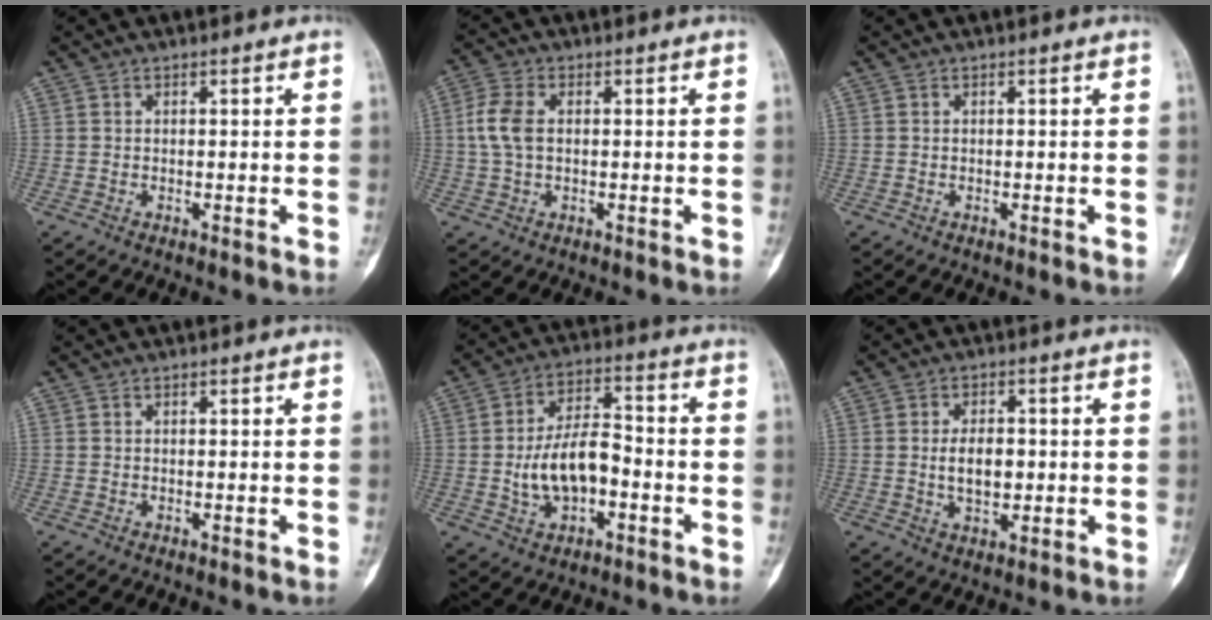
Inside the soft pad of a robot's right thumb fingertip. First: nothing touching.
{"total": 5.8, "force": [0.5, 3.5, 4.6], "torque": [-0.115, 0.011, 0.006]}
{"total": 0.0}
{"total": 0.0}
{"total": 11.3, "force": [-2.2, 6.3, 9.1], "torque": [-0.150, 0.033, -0.038]}
{"total": 5.9, "force": [-0.1, 3.5, 4.8], "torque": [-0.071, -0.001, 0.001]}